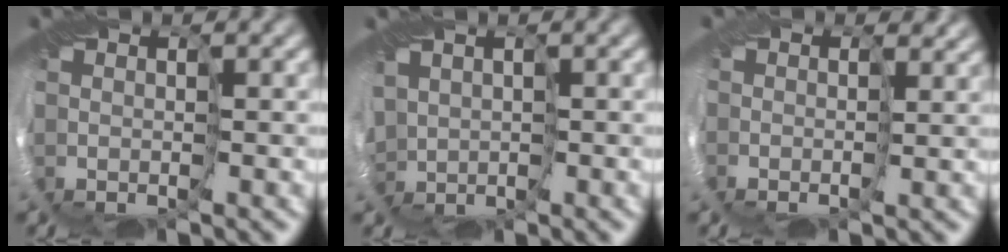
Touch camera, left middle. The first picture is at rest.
{"total": 3.0, "force": [-0.3, 2.2, 2.1], "torque": [-0.048, -0.001, -0.007]}
{"total": 2.0, "force": [1.7, 1.0, 0.3], "torque": [-0.009, 0.002, 0.023]}